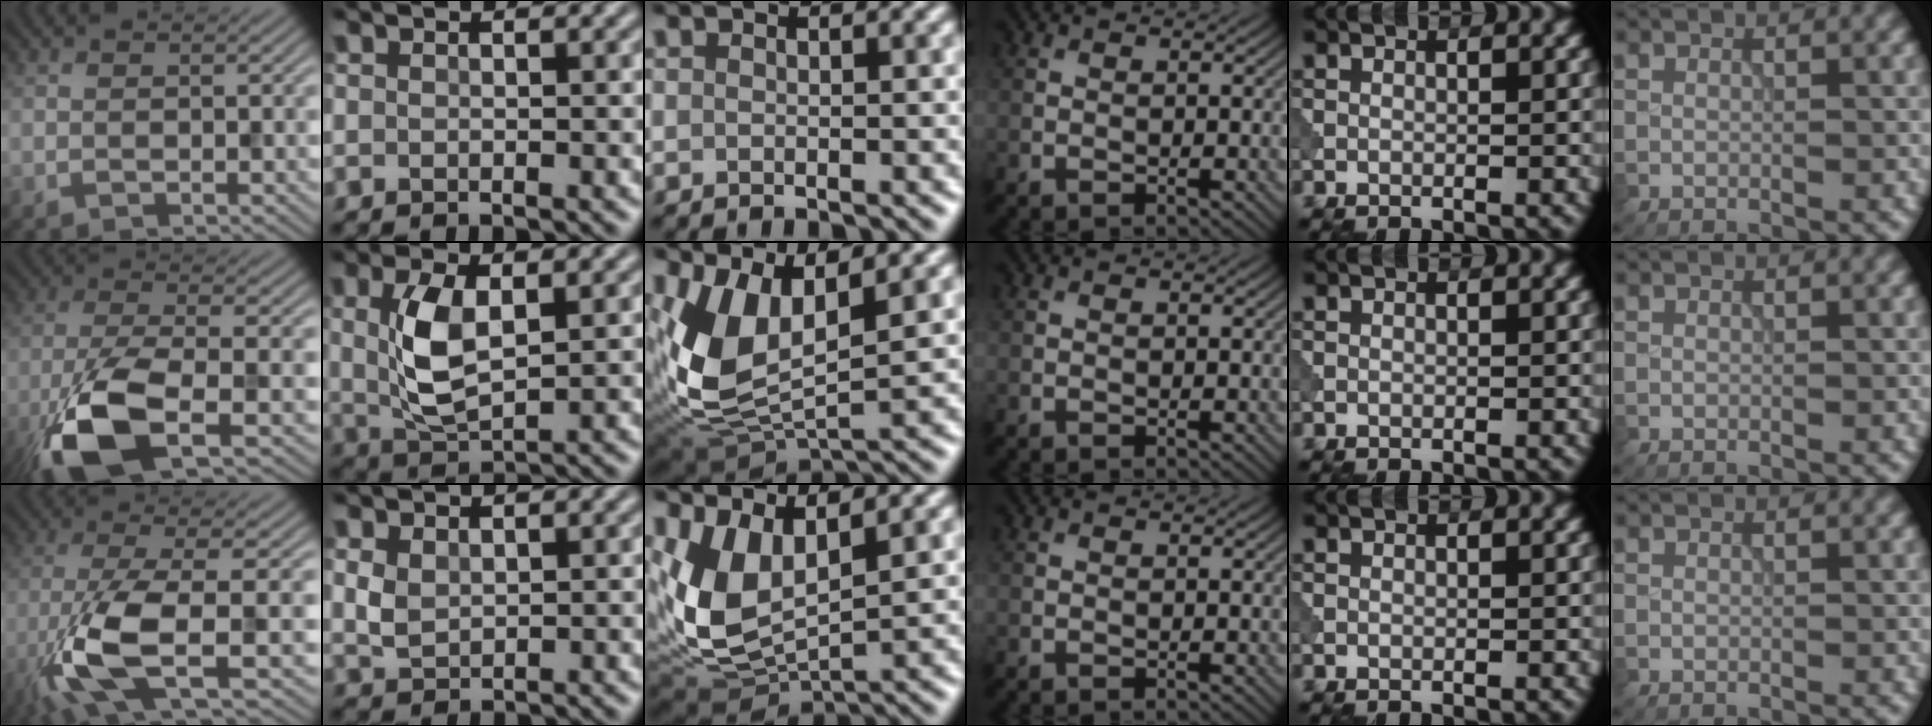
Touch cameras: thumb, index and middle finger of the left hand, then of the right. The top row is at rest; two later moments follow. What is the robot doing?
{"motion": "wipe", "object": "makeup brush"}